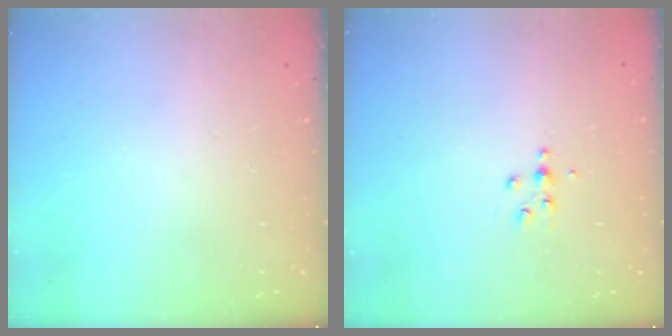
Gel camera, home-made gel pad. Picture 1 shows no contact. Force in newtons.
{"total": 3.7, "press": 3.7, "slide": 0.6}